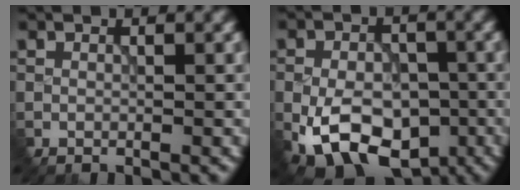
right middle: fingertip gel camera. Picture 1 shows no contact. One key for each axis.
{"total": 10.1, "fx": -4.0, "fy": 6.3, "fz": 6.8, "tx": -0.113, "ty": -0.011, "tz": -0.060}